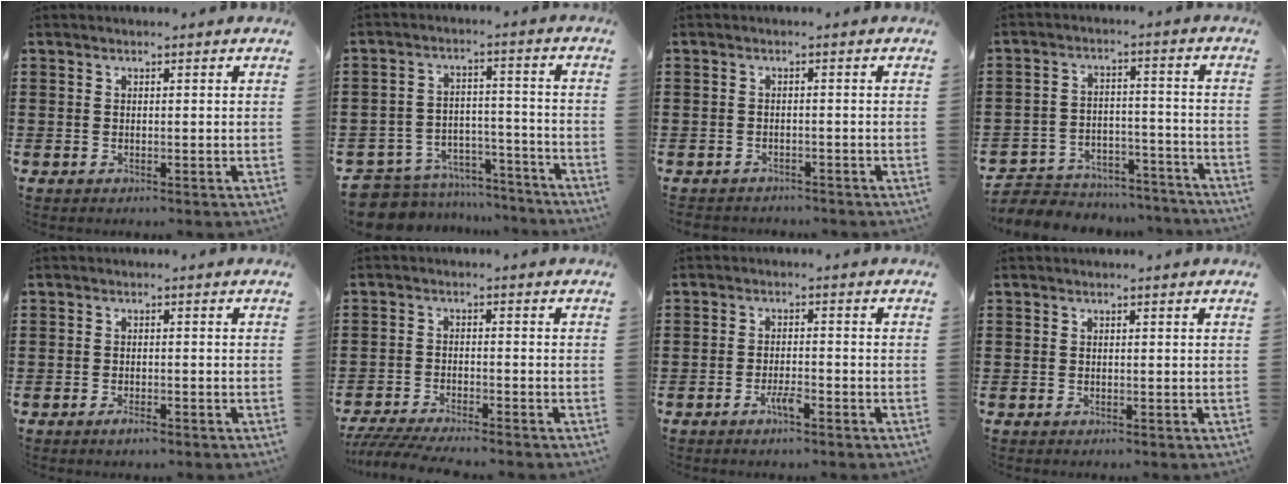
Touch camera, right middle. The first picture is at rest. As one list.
[{"total": 7.4, "force": [-7.2, 1.7, 0.7], "torque": [-0.025, 0.018, -0.146]}, {"total": 1.5, "force": [-1.4, 0.3, -0.2], "torque": [-0.003, 0.000, -0.033]}, {"total": 5.3, "force": [-5.1, 1.3, 0.3], "torque": [-0.013, 0.015, -0.107]}, {"total": 1.5, "force": [-1.0, 0.4, 1.1], "torque": [-0.021, -0.004, -0.017]}, {"total": 4.1, "force": [-3.8, 0.0, 1.3], "torque": [-0.036, -0.012, -0.080]}, {"total": 3.1, "force": [-1.9, 0.5, 2.3], "torque": [-0.046, 0.001, -0.036]}, {"total": 0.0}]